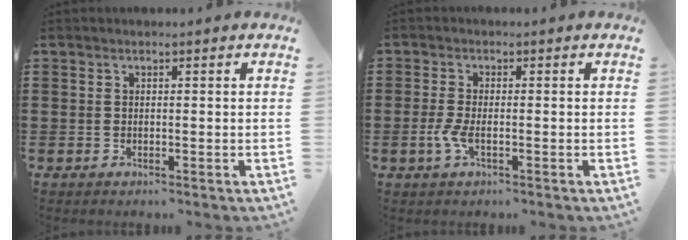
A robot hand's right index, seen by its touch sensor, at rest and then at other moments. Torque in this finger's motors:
{"motor_torque": [0.69, 1.43, 0.06, 0.01]}